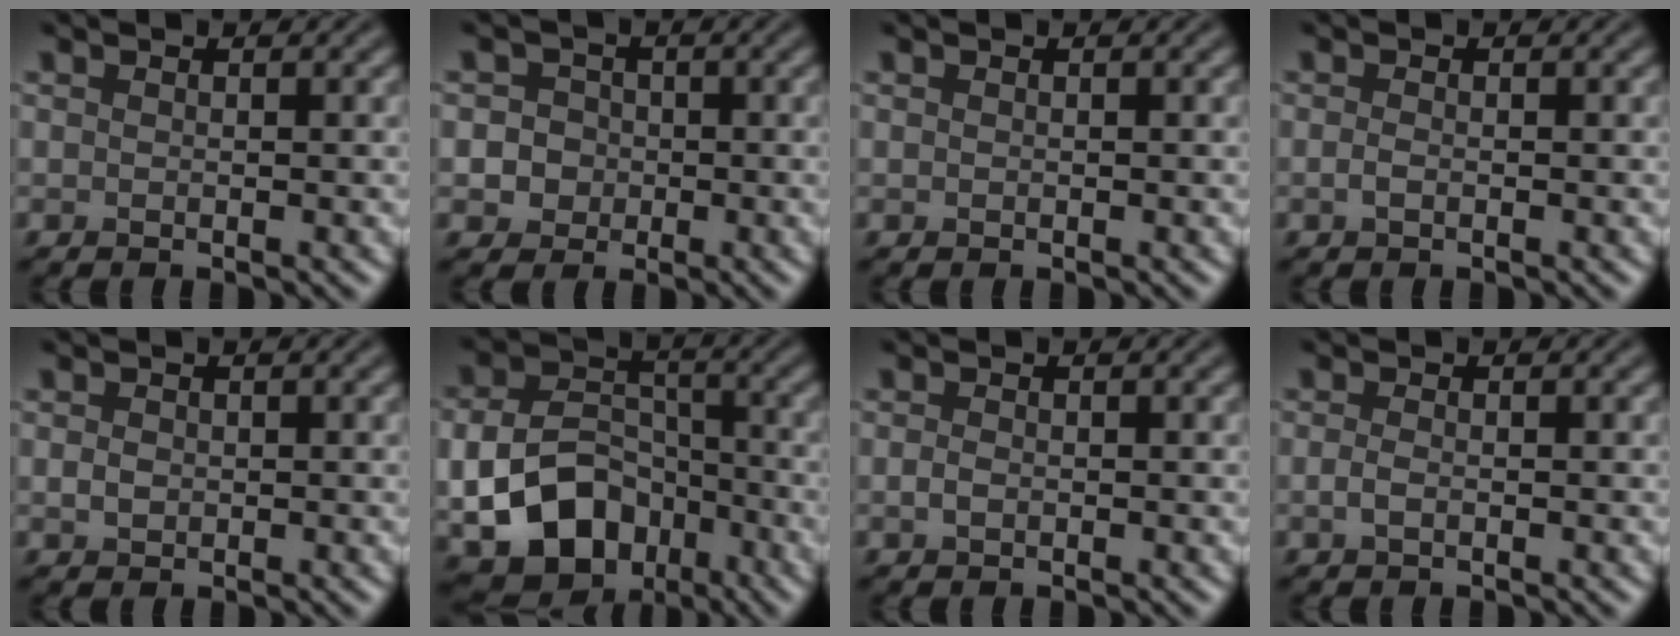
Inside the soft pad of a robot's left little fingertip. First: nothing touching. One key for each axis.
{"total": 3.5, "fx": -0.1, "fy": 3.3, "fz": 1.2, "tx": 0.010, "ty": 0.020, "tz": -0.024}
{"total": 0.0}
{"total": 0.7, "fx": -0.3, "fy": 0.3, "fz": 0.6, "tx": -0.016, "ty": -0.002, "tz": -0.007}
{"total": 1.0, "fx": 0.0, "fy": 0.9, "fz": 0.6, "tx": -0.012, "ty": -0.001, "tz": -0.001}
{"total": 10.4, "fx": -3.7, "fy": 7.6, "fz": 6.1, "tx": -0.119, "ty": -0.027, "tz": -0.048}
{"total": 0.8, "fx": -0.2, "fy": 0.5, "fz": 0.6, "tx": -0.014, "ty": -0.001, "tz": -0.005}
{"total": 1.0, "fx": -0.3, "fy": 0.5, "fz": 0.9, "tx": -0.022, "ty": -0.002, "tz": -0.009}